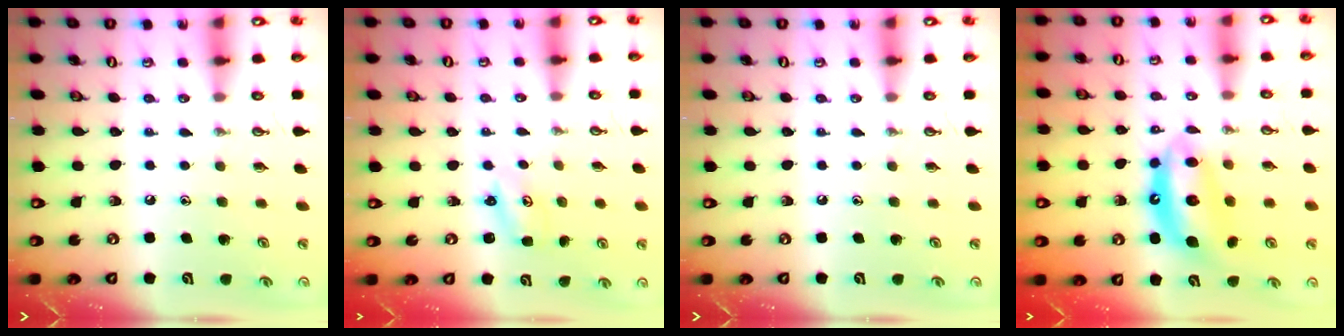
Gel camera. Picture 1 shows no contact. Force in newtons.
{"total": 1.8, "press": 1.8, "slide": 0.2}
{"total": 0.0}
{"total": 10.7, "press": 10.7, "slide": 0.9}